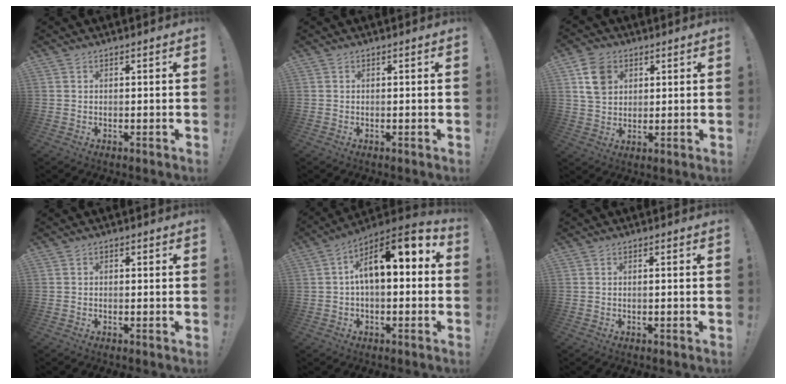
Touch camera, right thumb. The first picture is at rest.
{"total": 0.0}
{"total": 9.7, "force": [3.7, 7.5, 5.1], "torque": [-0.087, 0.000, 0.073]}
{"total": 1.0, "force": [-0.6, 0.5, 0.5], "torque": [-0.012, 0.005, -0.010]}
{"total": 12.6, "force": [3.4, 5.5, 10.8], "torque": [-0.161, -0.016, 0.060]}
{"total": 0.8, "force": [-0.5, -0.1, 0.6], "torque": [-0.016, 0.003, -0.008]}